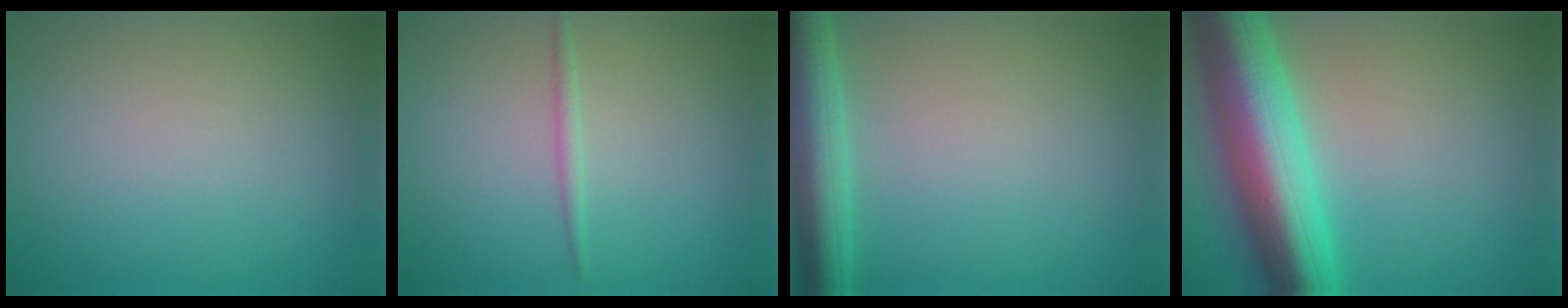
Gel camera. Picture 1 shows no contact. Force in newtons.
{"total": 1.0, "press": 1.0, "slide": 0.0}
{"total": 5.0, "press": 5.0, "slide": 0.2}
{"total": 11.7, "press": 11.7, "slide": 0.2}